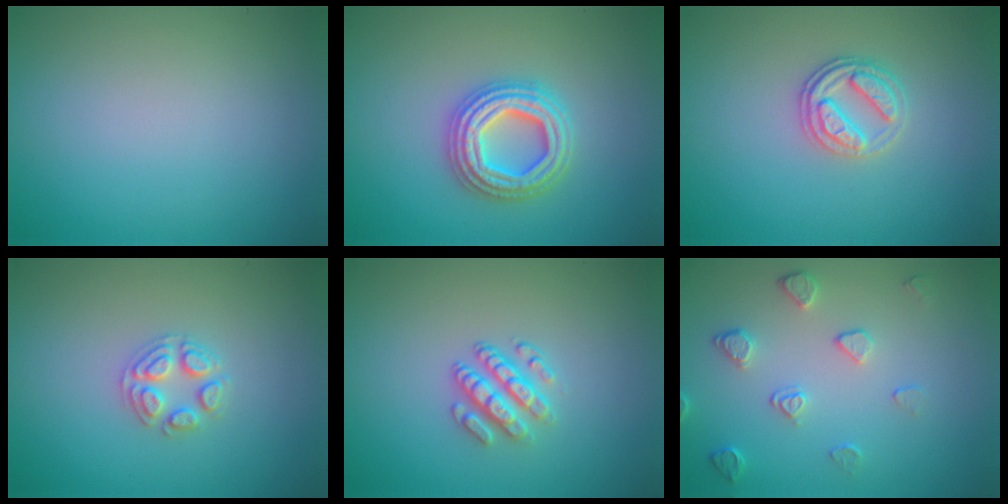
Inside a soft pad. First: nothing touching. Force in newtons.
{"total": 4.8, "press": 4.7, "slide": 0.8}
{"total": 2.7, "press": 2.5, "slide": 0.9}
{"total": 2.5, "press": 2.5, "slide": 0.3}
{"total": 2.8, "press": 2.4, "slide": 1.5}
{"total": 2.1, "press": 1.4, "slide": 1.5}